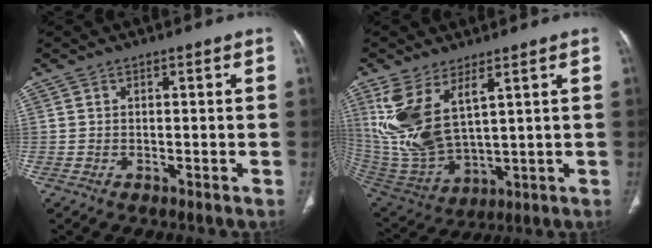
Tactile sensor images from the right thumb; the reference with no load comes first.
{"total": 14.3, "force": [5.9, 6.5, 11.3], "torque": [-0.240, -0.026, 0.141]}